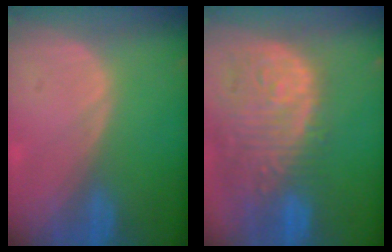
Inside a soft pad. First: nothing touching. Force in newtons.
{"total": 14.3, "press": 11.7, "slide": 8.2}